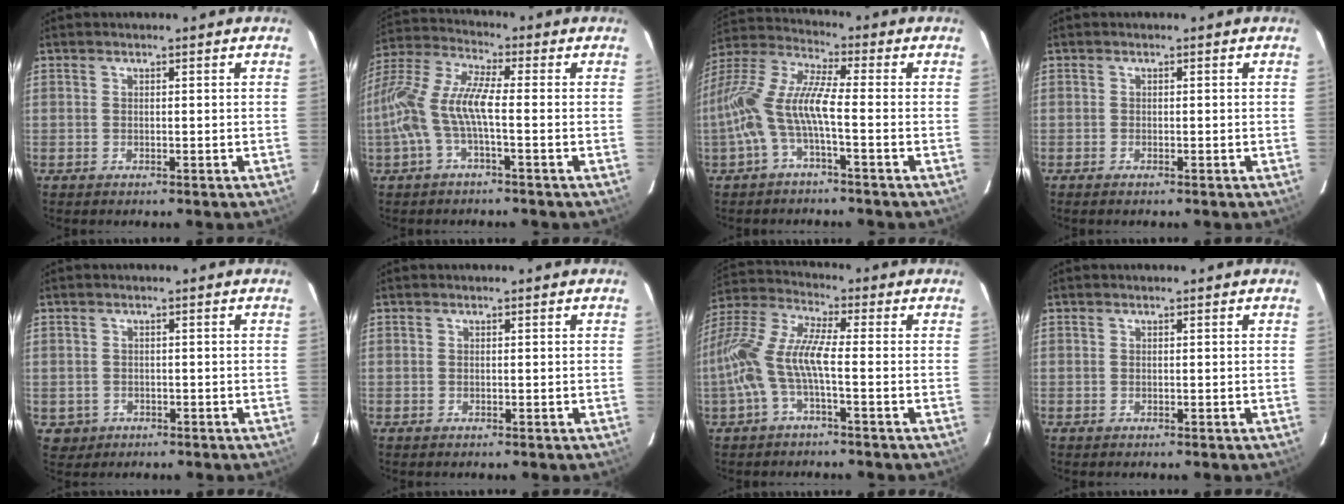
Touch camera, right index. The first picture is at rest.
{"total": 11.7, "force": [-2.9, 2.6, 11.0], "torque": [-0.235, 0.004, -0.059]}
{"total": 11.8, "force": [-3.1, 2.2, 11.2], "torque": [-0.235, 0.006, -0.063]}
{"total": 0.8, "force": [-0.7, 0.1, 0.4], "torque": [-0.009, -0.001, -0.013]}
{"total": 2.9, "force": [-0.8, 2.8, 0.6], "torque": [-0.018, 0.001, -0.003]}
{"total": 0.0}
{"total": 11.9, "force": [-3.0, 2.5, 11.2], "torque": [-0.236, 0.004, -0.063]}
{"total": 0.0}